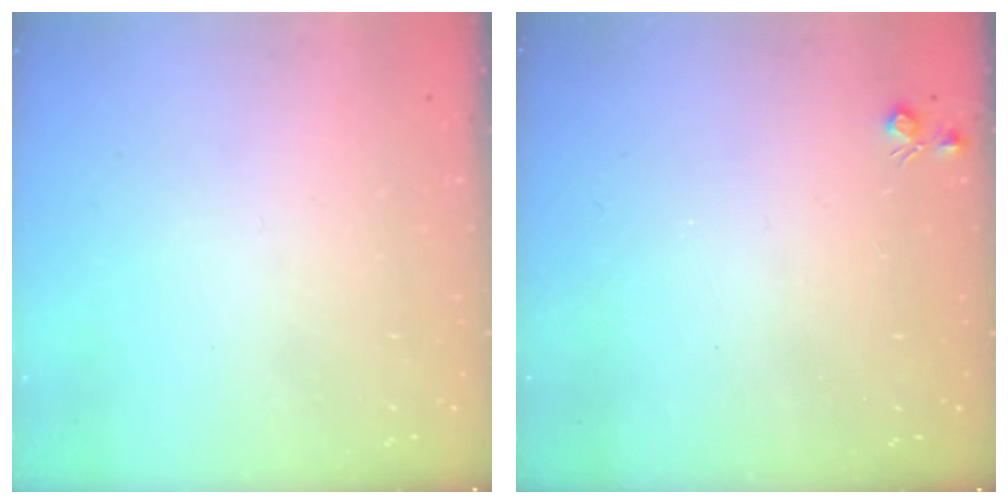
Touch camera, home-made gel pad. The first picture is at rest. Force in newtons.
{"total": 4.0, "press": 3.9, "slide": 0.7}